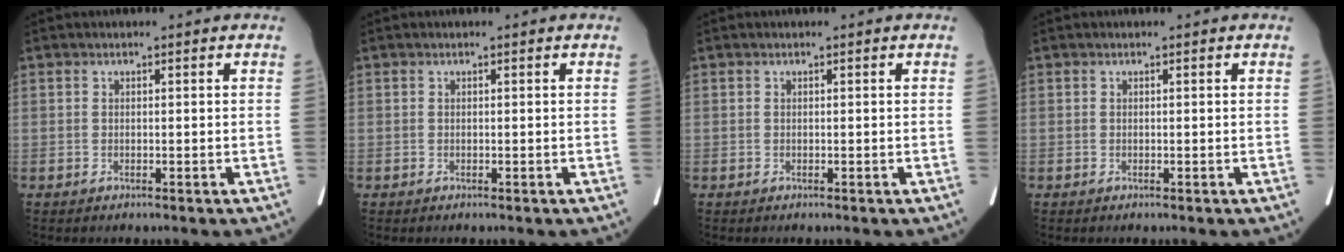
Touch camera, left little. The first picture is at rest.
{"total": 0.0}
{"total": 0.0}
{"total": 0.0}